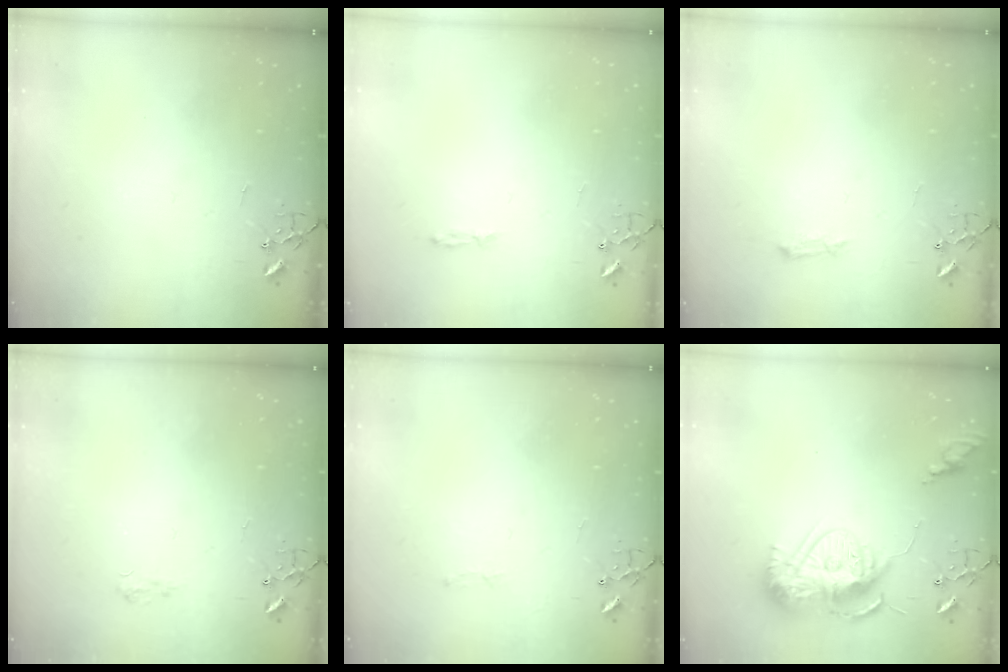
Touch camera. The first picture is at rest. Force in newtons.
{"total": 3.6, "press": 3.6, "slide": 0.4}
{"total": 4.0, "press": 4.0, "slide": 0.6}
{"total": 5.7, "press": 5.7, "slide": 0.6}
{"total": 2.8, "press": 2.8, "slide": 0.4}
{"total": 15.2, "press": 15.2, "slide": 1.4}